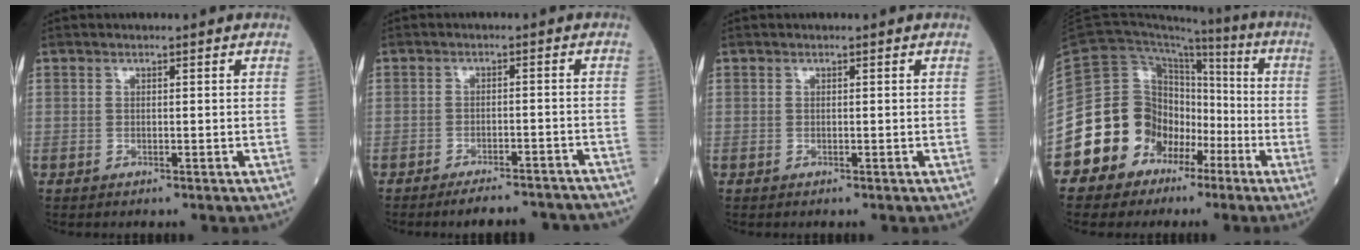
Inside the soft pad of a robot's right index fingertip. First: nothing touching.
{"total": 10.1, "force": [-9.3, 1.5, 3.5], "torque": [-0.033, 0.004, -0.112]}
{"total": 0.0}
{"total": 14.5, "force": [-6.2, 12.1, 5.1], "torque": [-0.092, 0.082, -0.099]}